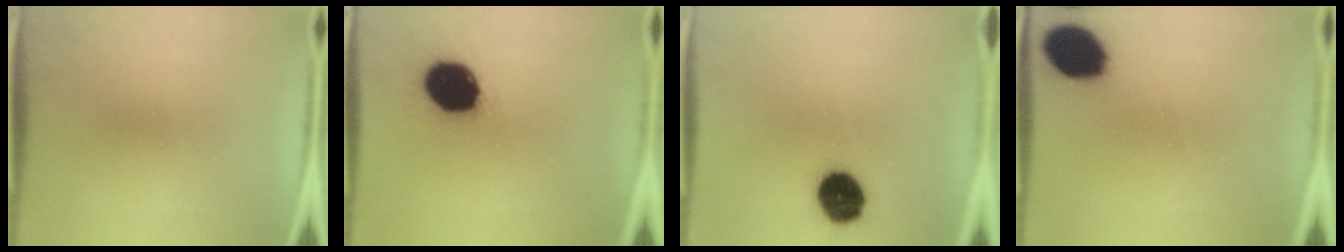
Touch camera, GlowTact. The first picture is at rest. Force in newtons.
{"total": 16.6}
{"total": 11.5}
{"total": 13.3}